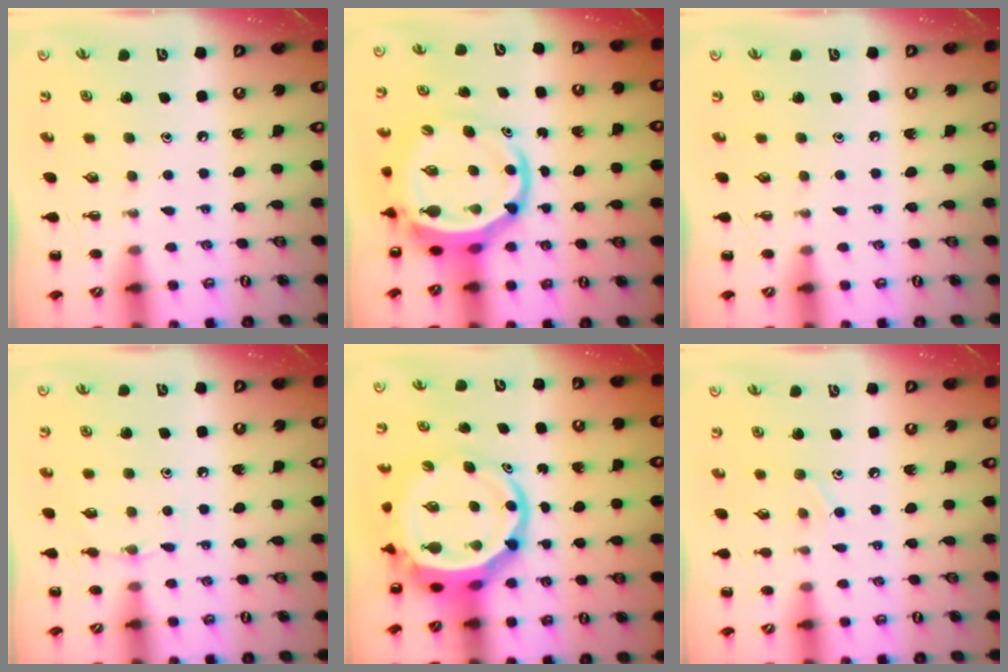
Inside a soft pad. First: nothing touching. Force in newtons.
{"total": 8.6, "press": 8.2, "slide": 2.8}
{"total": 0.0}
{"total": 5.3, "press": 5.0, "slide": 1.8}
{"total": 8.5, "press": 8.2, "slide": 2.2}
{"total": 6.2, "press": 5.9, "slide": 2.0}